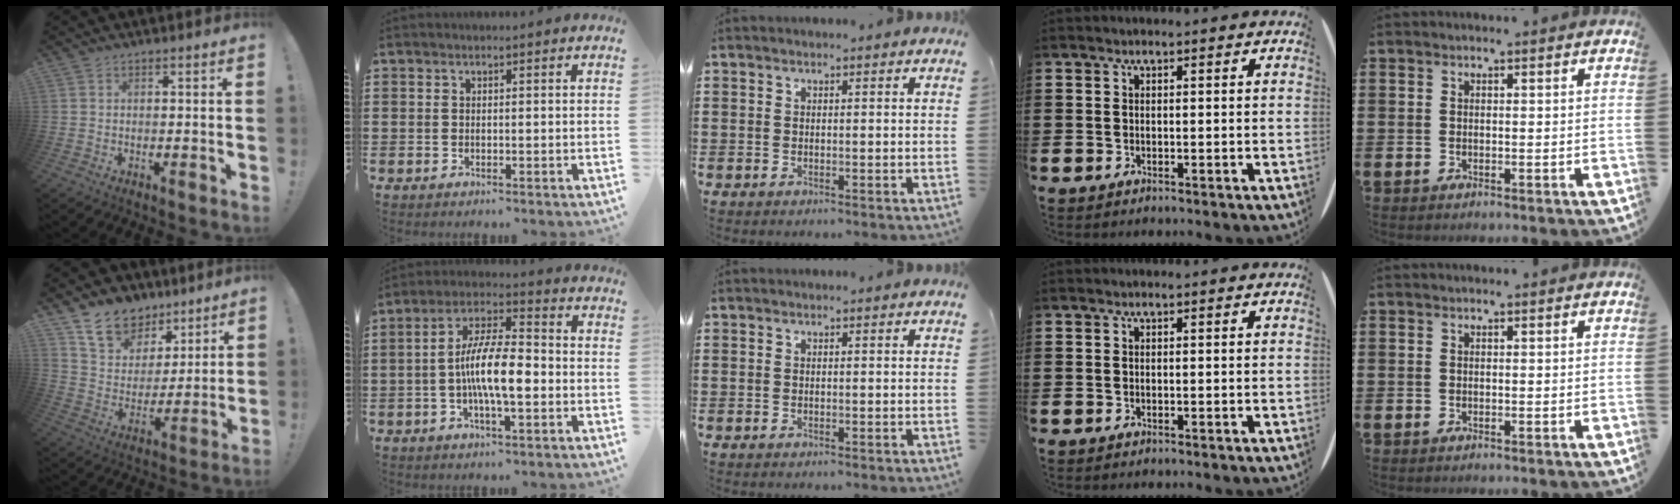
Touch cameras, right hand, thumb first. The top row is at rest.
{"thumb": {"total": 13.6, "force": [9.8, 8.6, 3.7], "torque": [-0.063, -0.065, 0.189]}, "index": {"total": 10.0, "force": [-2.0, 2.9, 9.4], "torque": [-0.184, -0.002, -0.039]}}